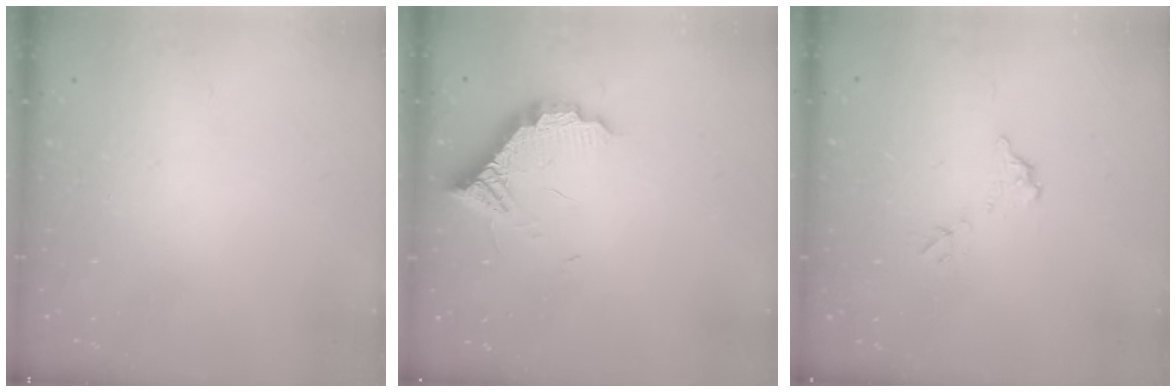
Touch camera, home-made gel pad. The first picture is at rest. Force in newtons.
{"total": 11.6, "press": 11.6, "slide": 0.7}
{"total": 5.6, "press": 5.6, "slide": 0.3}